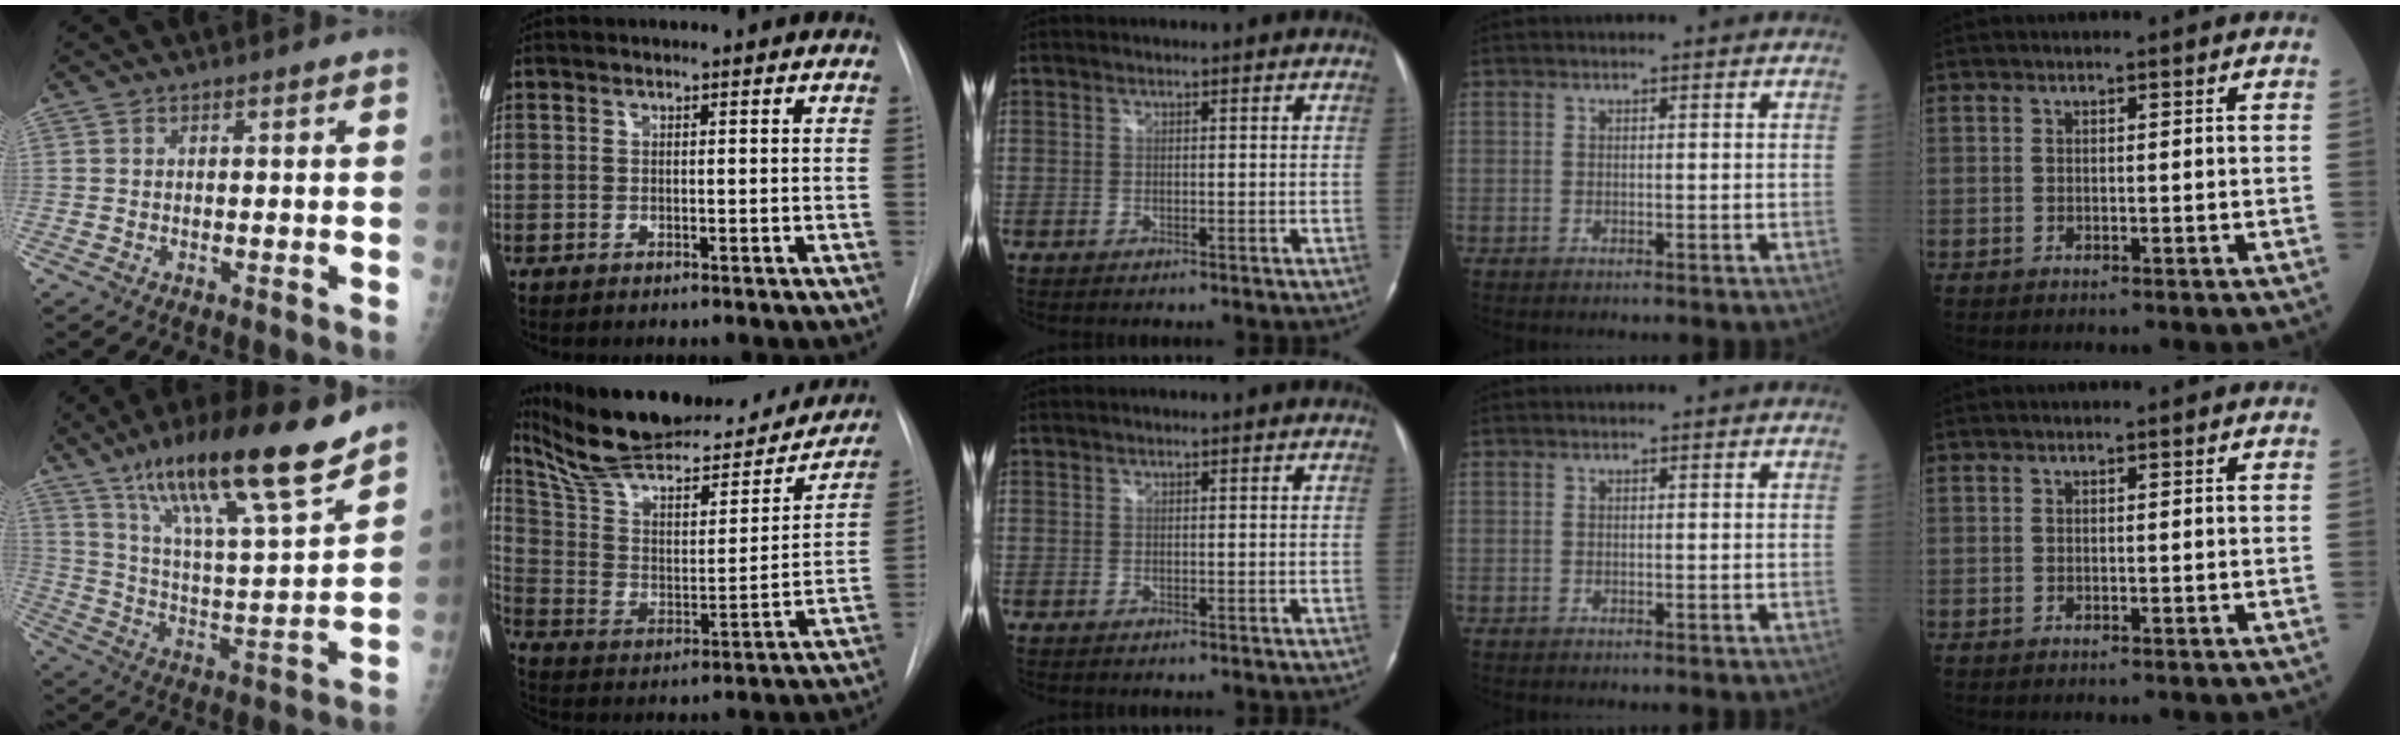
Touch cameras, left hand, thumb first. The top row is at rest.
{"thumb": {"total": 22.1, "force": [15.7, 2.8, 15.2], "torque": [-0.235, -0.068, 0.272]}, "index": {"total": 29.3, "force": [25.5, 6.9, 12.7], "torque": [-0.205, -0.017, 0.367]}}